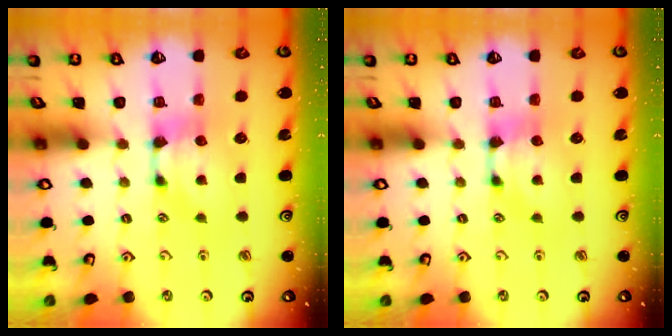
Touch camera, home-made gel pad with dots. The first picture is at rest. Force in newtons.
{"total": 0.0}